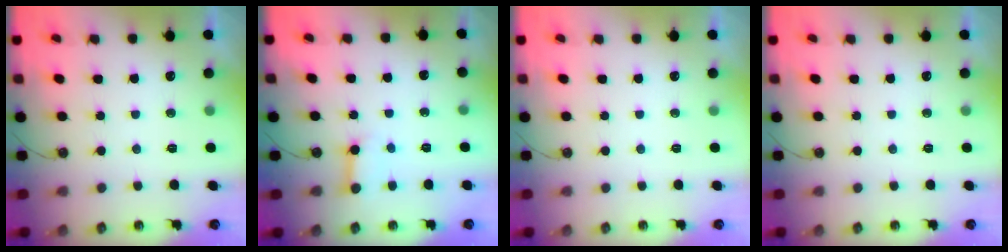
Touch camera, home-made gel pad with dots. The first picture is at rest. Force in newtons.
{"total": 5.1, "press": 5.1, "slide": 0.6}
{"total": 0.0}
{"total": 0.0}